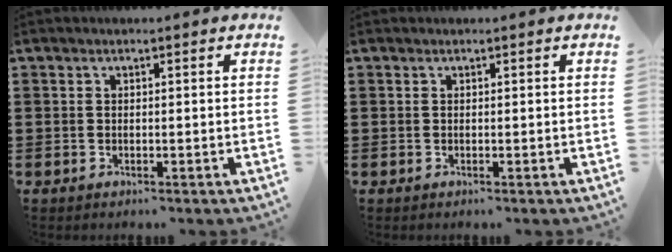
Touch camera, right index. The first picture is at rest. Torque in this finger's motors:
{"motor_torque": [-0.03, 0.29, 0.00, 0.00]}